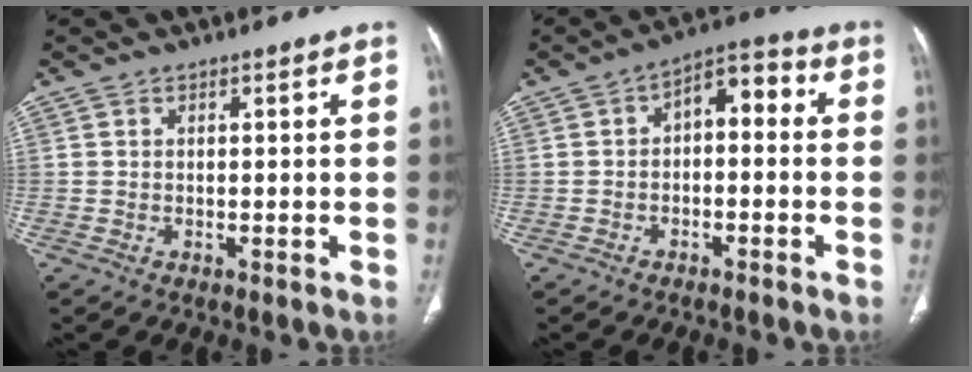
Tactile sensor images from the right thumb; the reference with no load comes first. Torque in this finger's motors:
{"motor_torque": [1.34, 2.23, 0.65, -0.47, 0.02]}